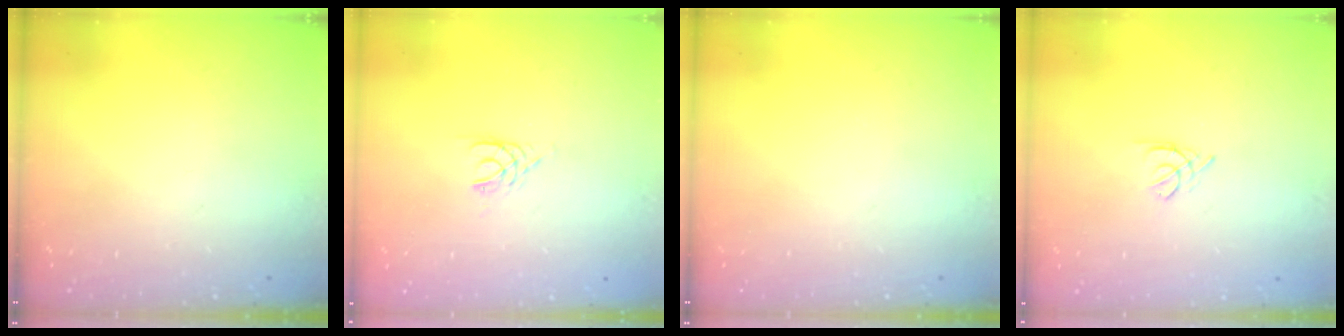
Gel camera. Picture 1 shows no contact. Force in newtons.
{"total": 3.0, "press": 2.9, "slide": 0.4}
{"total": 0.0}
{"total": 3.0, "press": 2.9, "slide": 0.7}